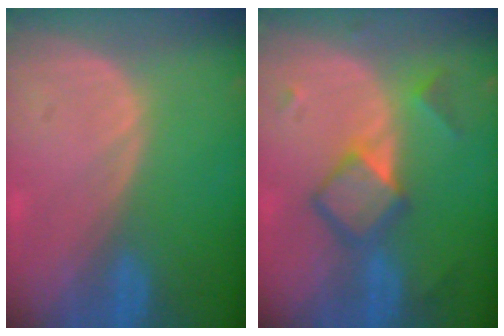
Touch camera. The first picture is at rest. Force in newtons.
{"total": 6.2, "press": 6.2, "slide": 0.3}